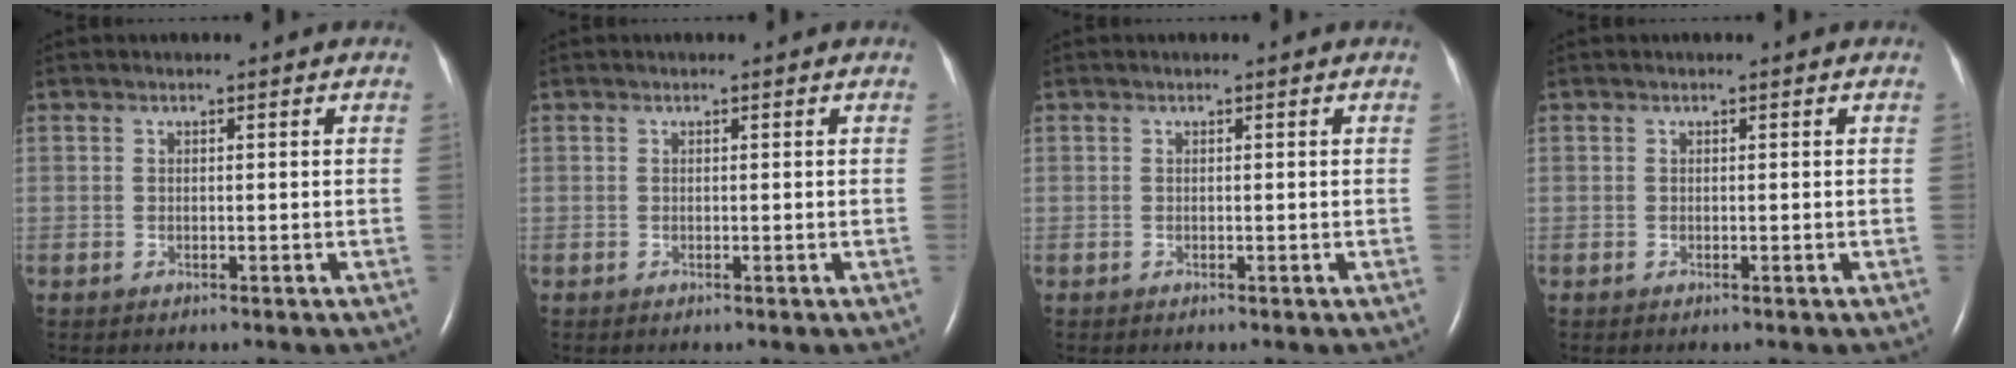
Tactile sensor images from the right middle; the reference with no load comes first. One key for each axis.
{"total": 0.0}
{"total": 0.0}
{"total": 0.0}